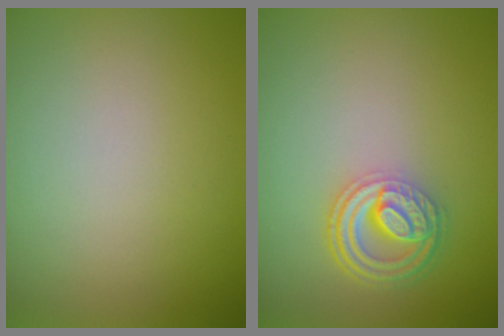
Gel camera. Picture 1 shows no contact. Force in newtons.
{"total": 4.6, "press": 3.5, "slide": 2.9}